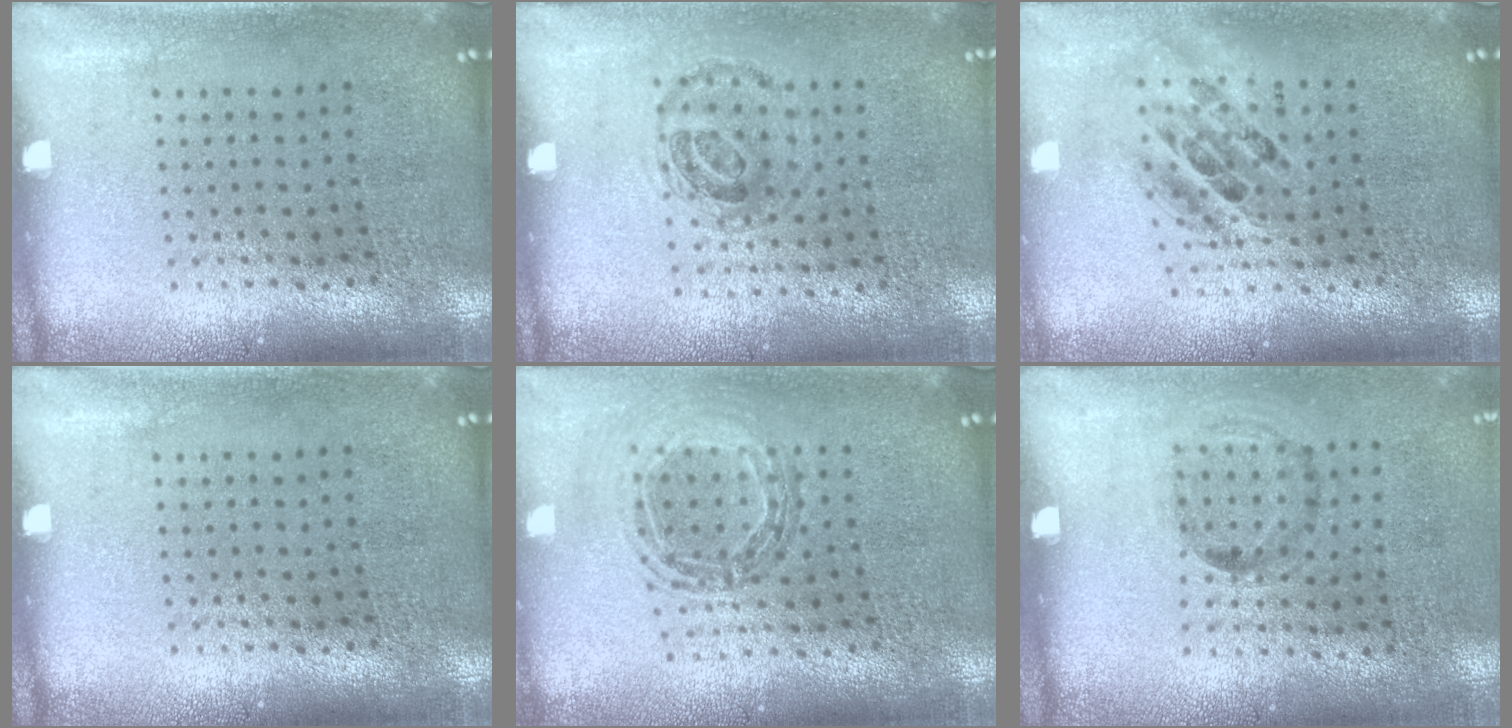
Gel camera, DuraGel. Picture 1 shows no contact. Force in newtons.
{"total": 0.9, "press": 0.8, "slide": 0.4}
{"total": 1.8, "press": 1.4, "slide": 1.1}
{"total": 0.0}
{"total": 0.8, "press": 0.8, "slide": 0.1}
{"total": 1.3, "press": 0.7, "slide": 1.0}